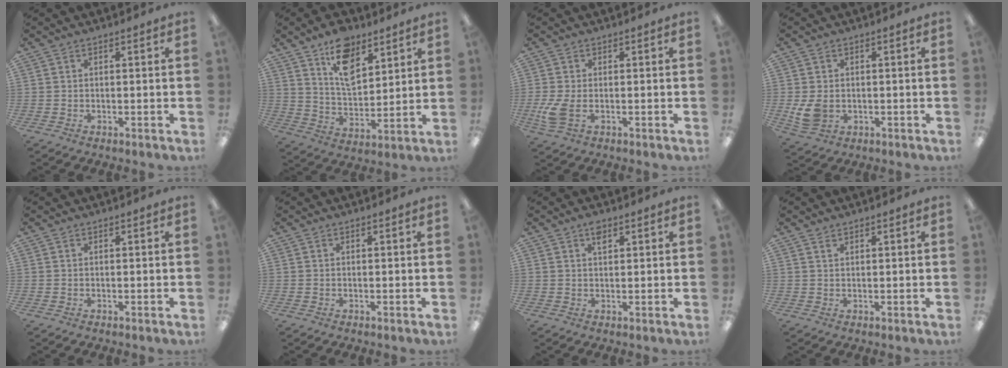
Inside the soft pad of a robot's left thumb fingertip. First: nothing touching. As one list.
[{"total": 12.3, "force": [8.1, 6.7, 6.5], "torque": [-0.101, -0.034, 0.144]}, {"total": 5.6, "force": [-1.1, 3.1, 4.5], "torque": [-0.097, -0.009, -0.021]}, {"total": 5.8, "force": [-0.3, 4.5, 3.7], "torque": [-0.074, 0.001, -0.003]}, {"total": 0.0}, {"total": 0.0}, {"total": 2.4, "force": [1.4, 1.2, 1.5], "torque": [-0.027, -0.001, 0.024]}, {"total": 1.1, "force": [1.0, 0.4, 0.4], "torque": [-0.008, 0.000, 0.018]}]